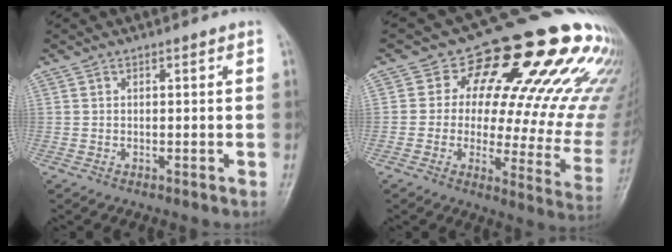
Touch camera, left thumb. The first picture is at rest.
{"total": 25.2, "force": [12.4, 11.7, 18.5], "torque": [-0.197, -0.026, 0.153]}